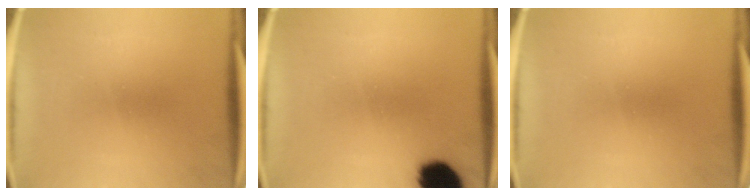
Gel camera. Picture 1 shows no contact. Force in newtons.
{"total": 12.3}
{"total": 0.0}